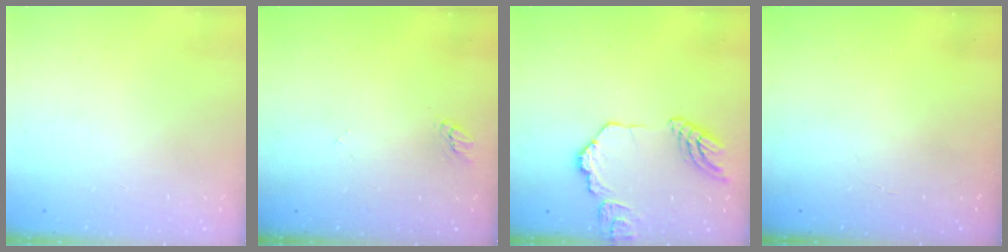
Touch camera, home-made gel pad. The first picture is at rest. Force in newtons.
{"total": 2.0, "press": 2.0, "slide": 0.2}
{"total": 13.9, "press": 13.8, "slide": 1.2}
{"total": 1.9, "press": 1.9, "slide": 0.2}